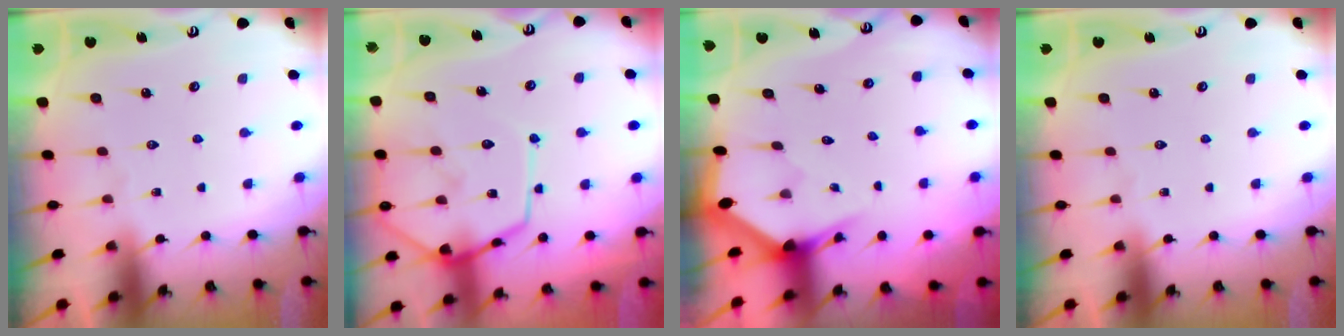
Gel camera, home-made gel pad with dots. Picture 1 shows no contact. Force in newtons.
{"total": 13.7, "press": 13.7, "slide": 1.3}
{"total": 3.0, "press": 3.0, "slide": 0.1}
{"total": 0.0}